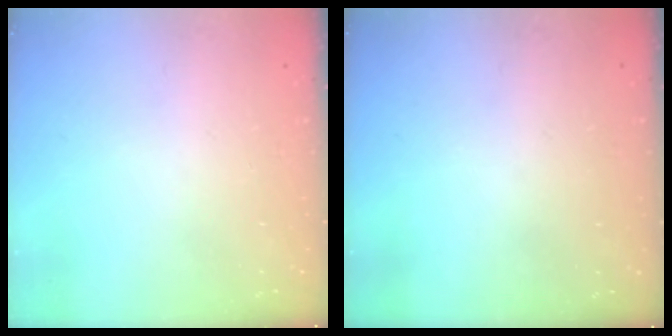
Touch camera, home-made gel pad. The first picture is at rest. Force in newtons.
{"total": 3.0, "press": 3.0, "slide": 0.1}